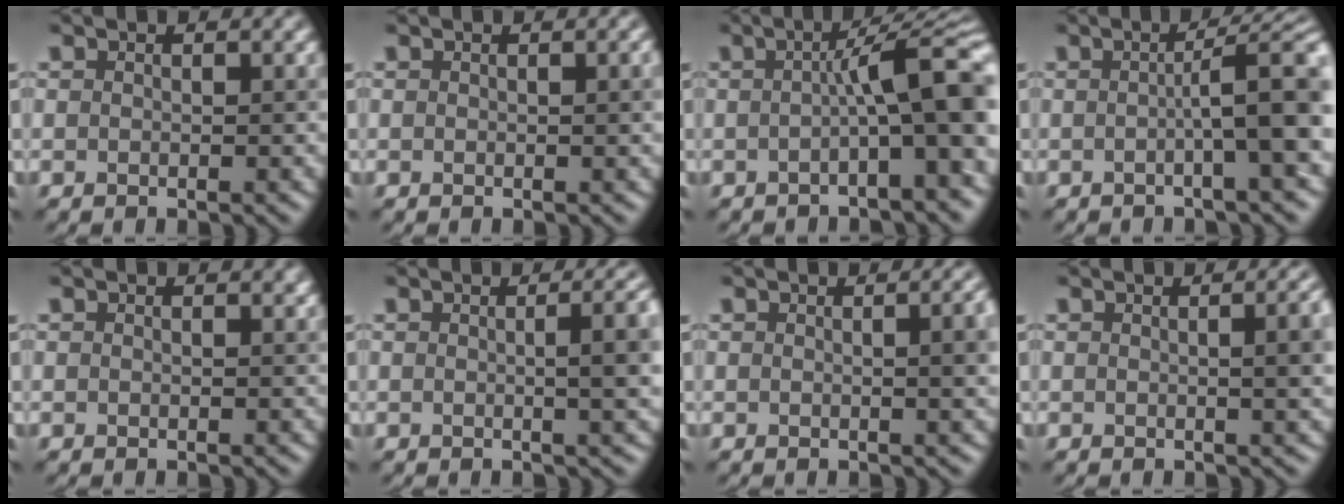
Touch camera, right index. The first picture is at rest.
{"total": 1.6, "force": [0.2, 0.6, 1.5], "torque": [-0.008, 0.010, -0.003]}
{"total": 8.0, "force": [-0.3, 1.4, 7.9], "torque": [-0.096, 0.027, -0.010]}
{"total": 6.3, "force": [-0.1, 0.9, 6.2], "torque": [-0.079, 0.013, -0.004]}
{"total": 0.0}
{"total": 5.2, "force": [0.3, 1.7, 4.9], "torque": [-0.034, 0.019, 0.003]}
{"total": 3.7, "force": [0.3, 1.3, 3.4], "torque": [-0.019, 0.020, 0.001]}
{"total": 4.3, "force": [0.3, 1.6, 4.0], "torque": [-0.023, 0.020, 0.003]}